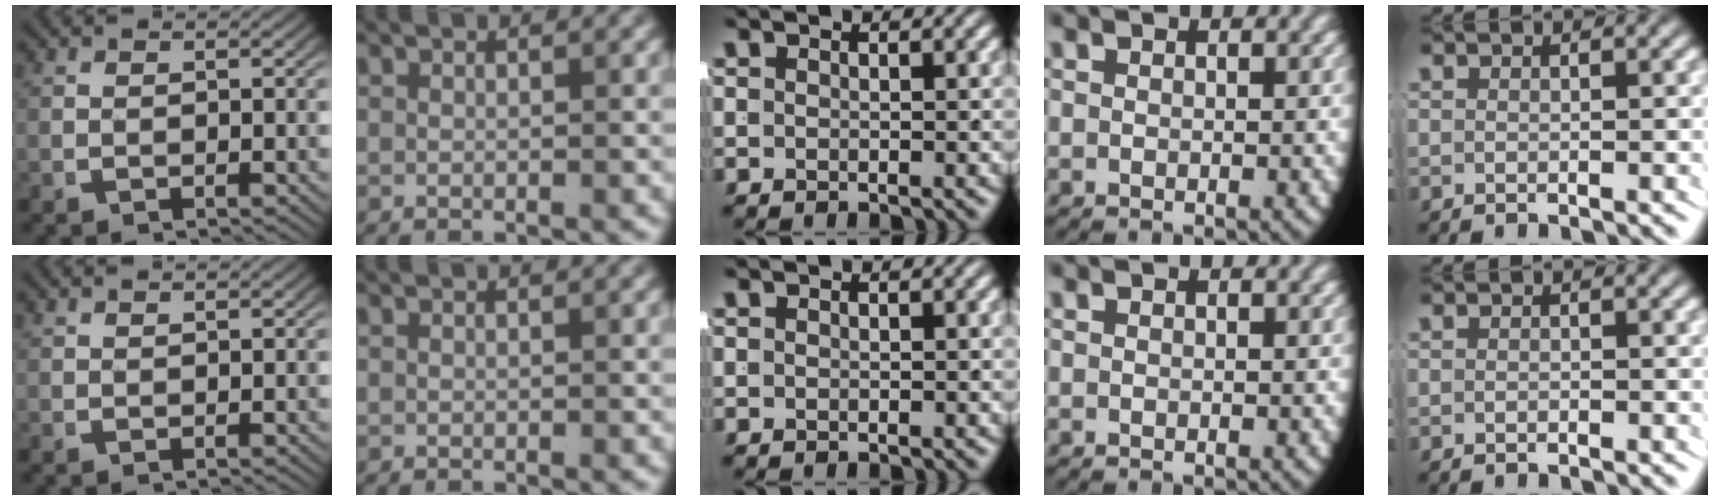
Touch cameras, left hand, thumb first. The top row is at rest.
{"thumb": {"total": 0.9, "force": [0.9, -0.2, -0.1], "torque": [0.001, -0.002, 0.022]}}